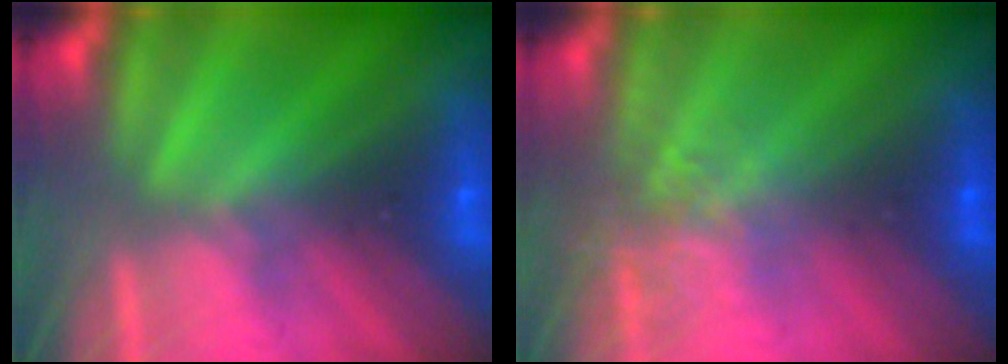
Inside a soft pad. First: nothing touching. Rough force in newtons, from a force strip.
{"total": 2.7}